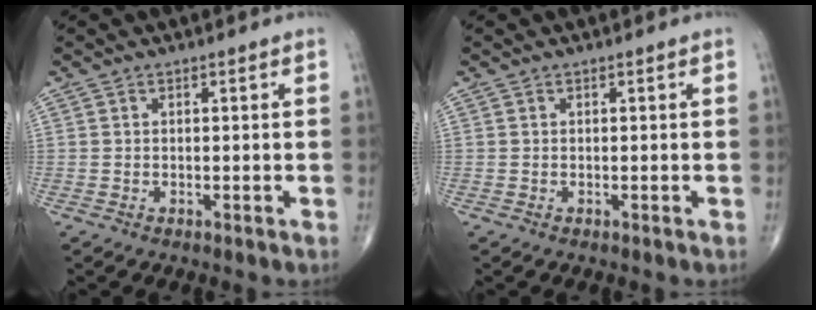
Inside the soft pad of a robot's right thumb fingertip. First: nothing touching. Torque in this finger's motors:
{"motor_torque": [0.11, -0.07, 0.00, 0.00, 0.00]}